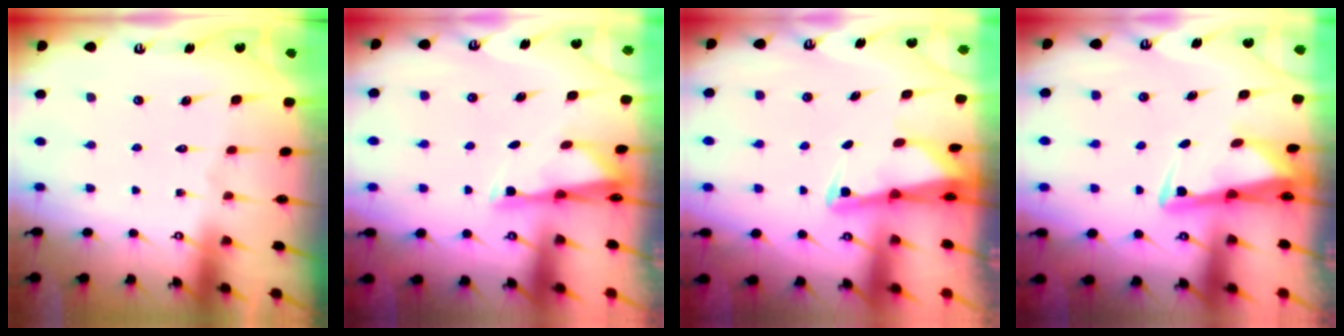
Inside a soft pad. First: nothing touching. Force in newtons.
{"total": 3.0, "press": 2.9, "slide": 0.5}
{"total": 2.7, "press": 2.7, "slide": 0.2}
{"total": 2.9, "press": 2.8, "slide": 0.7}